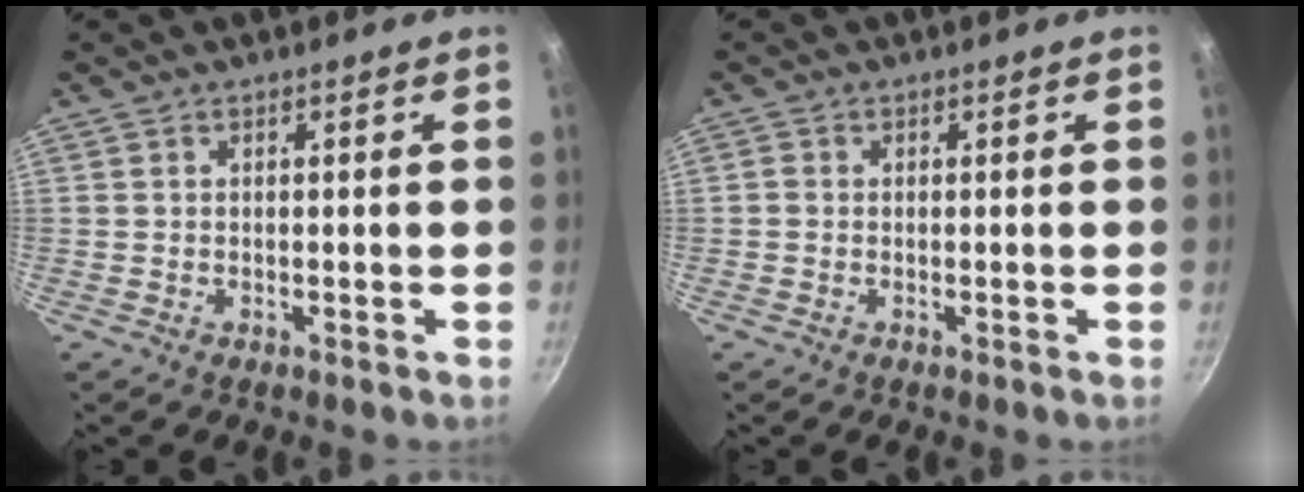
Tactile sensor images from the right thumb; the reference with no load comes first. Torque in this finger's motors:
{"motor_torque": [-0.48, 0.20, -0.34, -0.11, 0.07]}